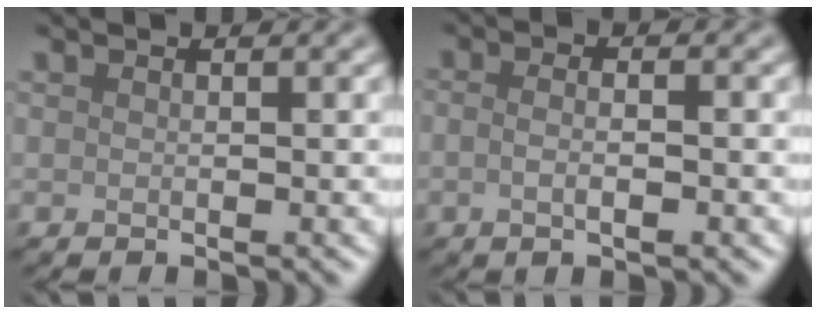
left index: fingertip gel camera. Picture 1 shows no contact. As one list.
[{"total": 3.9, "force": [0.4, 2.0, 3.3], "torque": [-0.015, 0.009, -0.018]}]